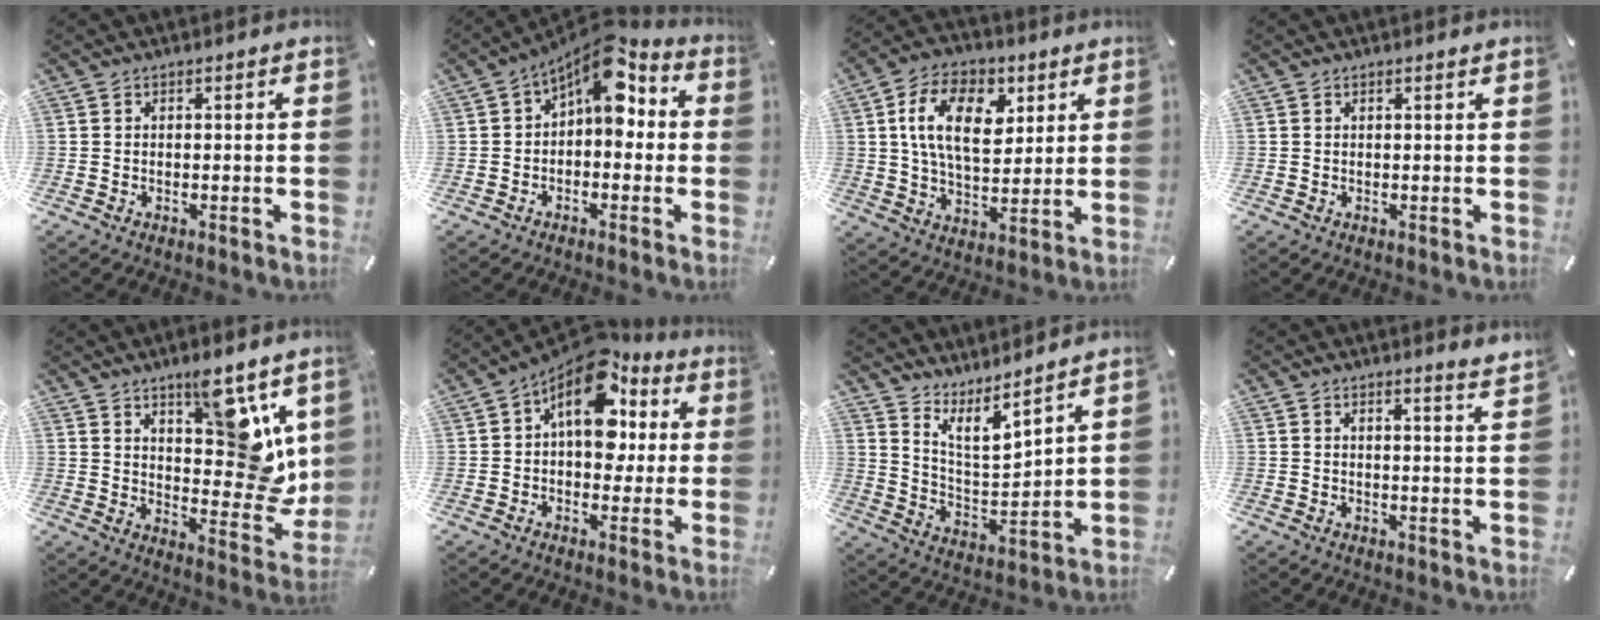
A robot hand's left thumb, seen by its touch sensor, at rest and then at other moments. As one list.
[{"total": 10.5, "force": [4.6, 5.6, 7.6], "torque": [-0.115, -0.030, 0.079]}, {"total": 15.2, "force": [4.9, 9.6, 10.7], "torque": [-0.192, 0.005, 0.087]}, {"total": 0.5, "force": [0.3, -0.1, 0.4], "torque": [-0.005, 0.000, 0.005]}, {"total": 14.2, "force": [7.5, 6.9, 10.0], "torque": [-0.099, -0.071, 0.131]}, {"total": 15.5, "force": [5.8, 9.6, 10.7], "torque": [-0.168, -0.045, 0.097]}, {"total": 8.0, "force": [7.4, 1.5, 2.7], "torque": [-0.068, -0.064, 0.131]}, {"total": 3.2, "force": [3.0, -0.5, 1.2], "torque": [-0.022, -0.023, 0.051]}]